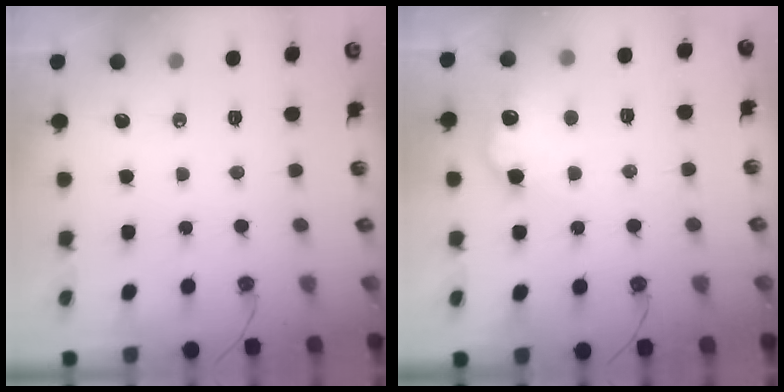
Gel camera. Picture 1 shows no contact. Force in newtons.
{"total": 11.5, "press": 11.5, "slide": 0.6}